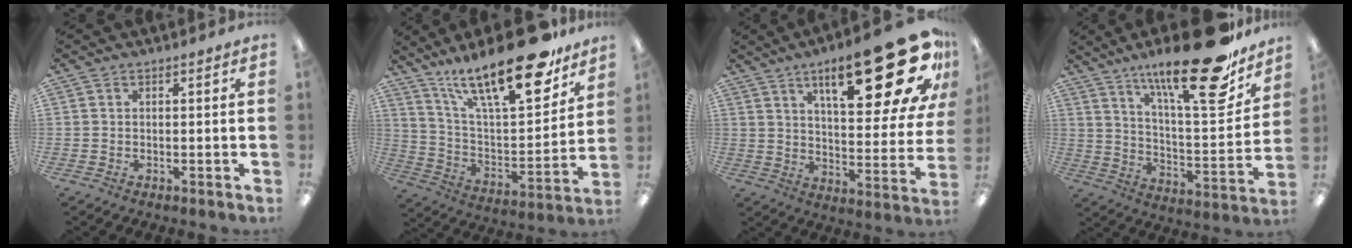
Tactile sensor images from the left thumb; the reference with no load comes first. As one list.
[{"total": 25.3, "force": [17.3, 7.9, 16.7], "torque": [-0.261, -0.108, 0.288]}, {"total": 26.9, "force": [14.7, 9.1, 20.6], "torque": [-0.283, -0.083, 0.231]}, {"total": 25.0, "force": [17.5, 6.2, 16.6], "torque": [-0.248, -0.113, 0.279]}]